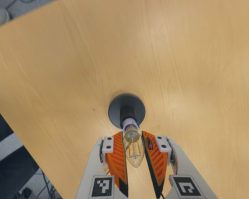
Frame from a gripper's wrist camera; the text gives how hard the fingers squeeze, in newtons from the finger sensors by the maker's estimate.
{"total": 10.9, "left": 10.1, "right": 11.7}